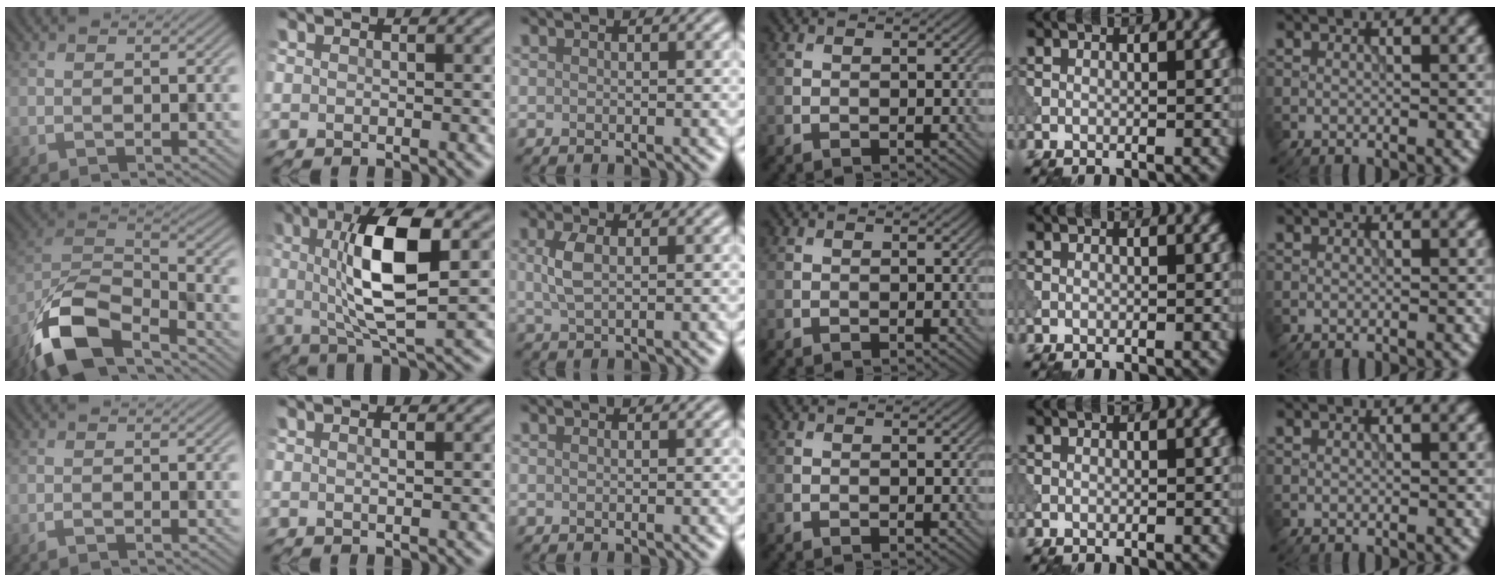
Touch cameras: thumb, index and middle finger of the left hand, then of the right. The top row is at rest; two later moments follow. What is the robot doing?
{"motion": "shake", "object": "bell"}